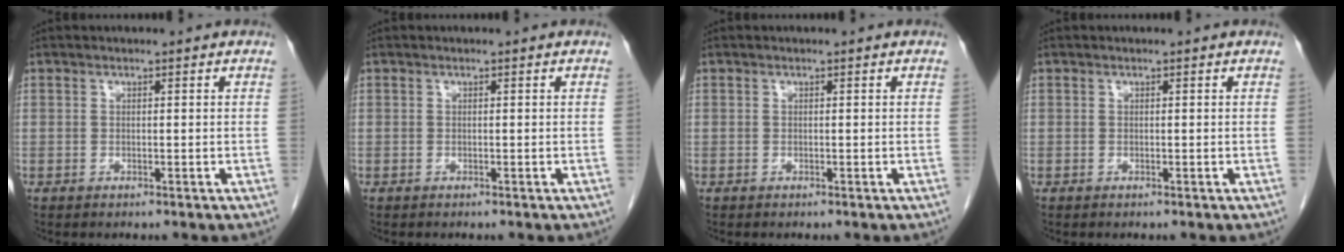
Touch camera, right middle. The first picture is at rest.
{"total": 0.0}
{"total": 0.0}
{"total": 0.0}